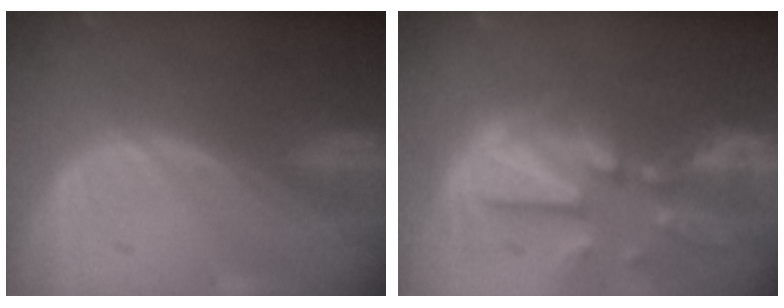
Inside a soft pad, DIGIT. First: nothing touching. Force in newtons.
{"total": 12.1, "press": 10.5, "slide": 6.1}